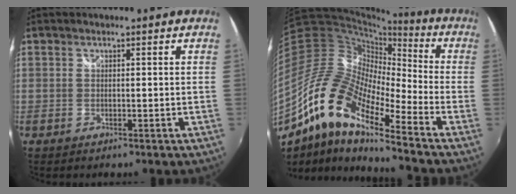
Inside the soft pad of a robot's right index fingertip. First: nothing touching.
{"total": 16.5, "force": [-10.3, 4.5, 12.1], "torque": [-0.207, -0.001, -0.218]}